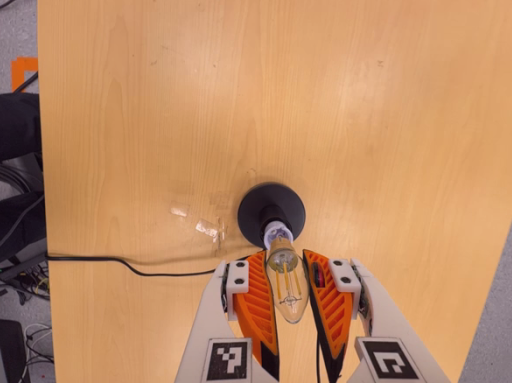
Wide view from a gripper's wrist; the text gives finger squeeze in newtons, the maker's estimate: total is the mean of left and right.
{"total": 20.9, "left": 23.1, "right": 18.7}